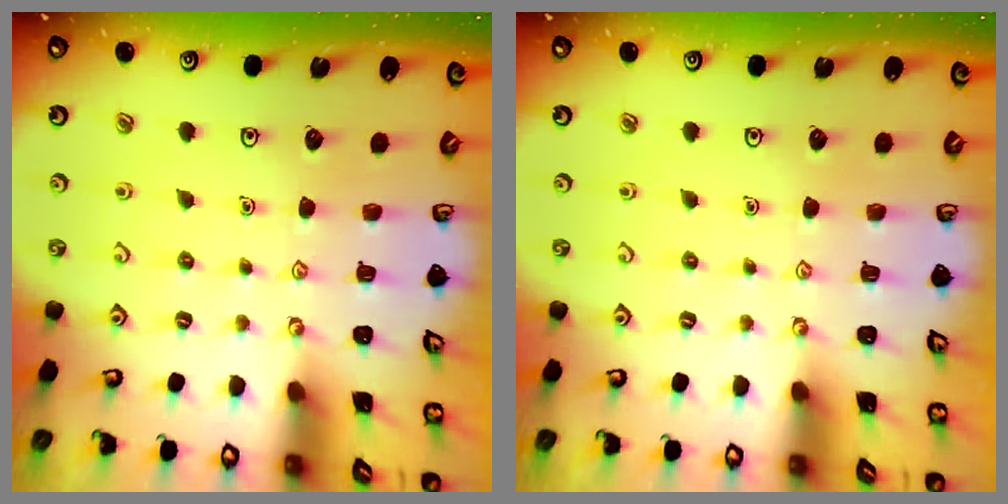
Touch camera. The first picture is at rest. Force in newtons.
{"total": 0.0}